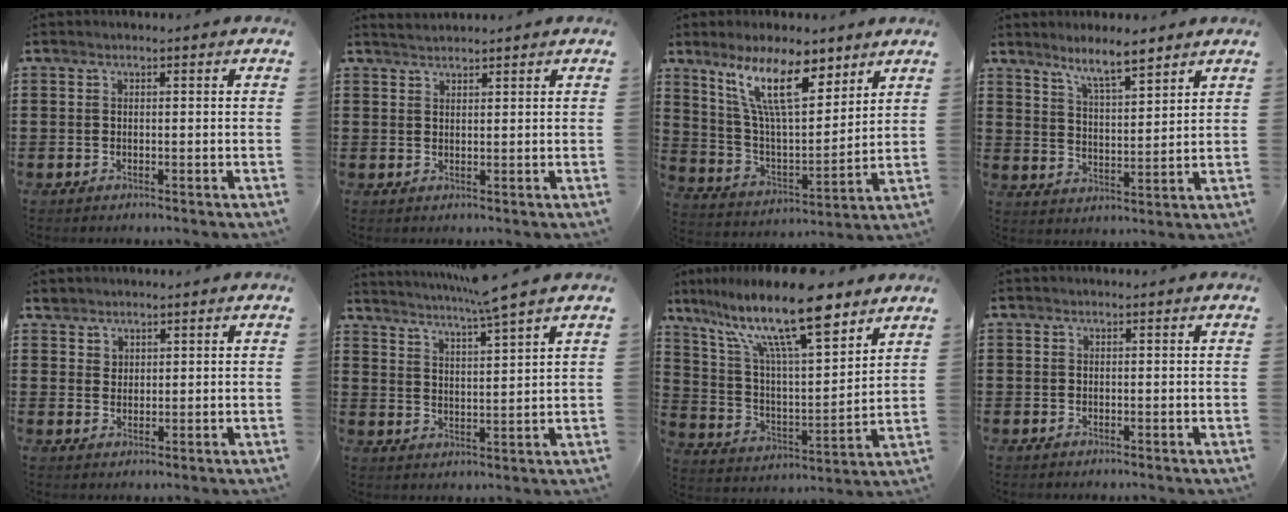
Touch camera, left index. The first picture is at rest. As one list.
[{"total": 1.5, "force": [1.5, 0.0, 0.1], "torque": [-0.005, 0.003, 0.030]}, {"total": 12.8, "force": [8.3, 3.4, 9.1], "torque": [-0.196, -0.021, 0.150]}, {"total": 6.4, "force": [5.6, 0.6, 3.1], "torque": [-0.077, -0.017, 0.099]}, {"total": 2.0, "force": [1.7, 1.2, 0.1], "torque": [-0.007, 0.005, 0.033]}, {"total": 5.1, "force": [4.5, -1.2, 2.2], "torque": [-0.057, -0.024, 0.073]}, {"total": 16.6, "force": [11.7, 3.9, 11.1], "torque": [-0.219, -0.052, 0.197]}, {"total": 0.0}]